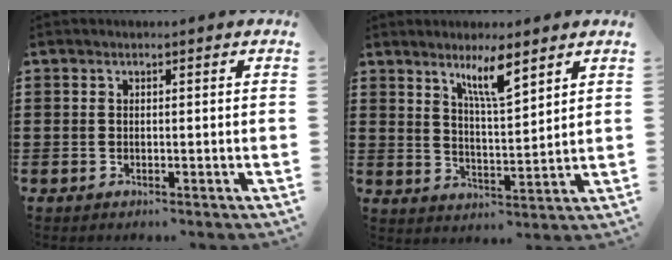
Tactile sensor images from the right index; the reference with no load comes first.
{"total": 6.2, "force": [4.4, 0.8, 4.3], "torque": [-0.080, -0.010, 0.073]}